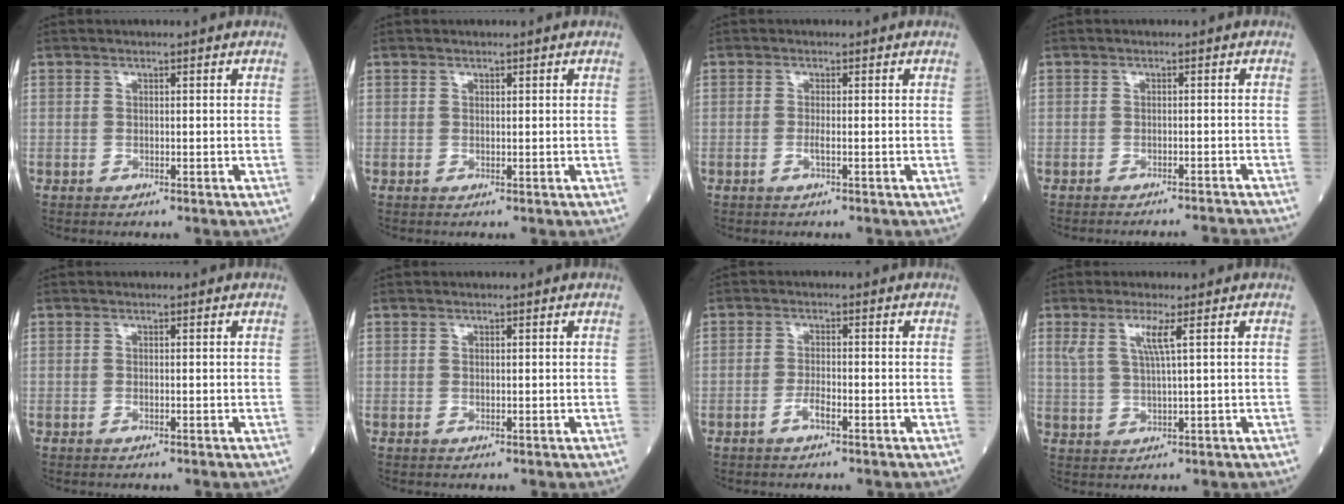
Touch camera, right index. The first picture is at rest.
{"total": 0.0}
{"total": 1.1, "force": [-0.4, -0.1, 1.0], "torque": [-0.022, -0.001, -0.011]}
{"total": 6.9, "force": [-6.8, -1.1, 0.9], "torque": [-0.005, -0.010, -0.078]}
{"total": 0.0}
{"total": 0.0}
{"total": 2.0, "force": [-1.2, 0.2, 1.6], "torque": [-0.029, 0.002, -0.023]}
{"total": 4.0, "force": [1.7, -0.3, 3.6], "torque": [-0.079, 0.003, 0.036]}